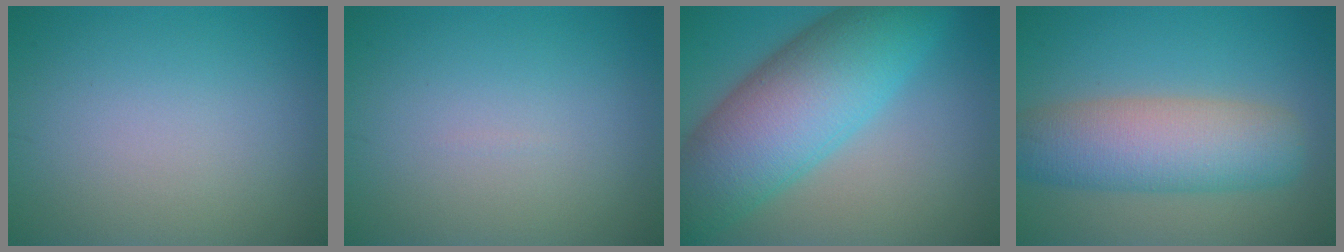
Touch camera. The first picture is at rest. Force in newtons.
{"total": 0.0}
{"total": 11.3, "press": 11.3, "slide": 0.4}
{"total": 7.3, "press": 7.3, "slide": 0.0}